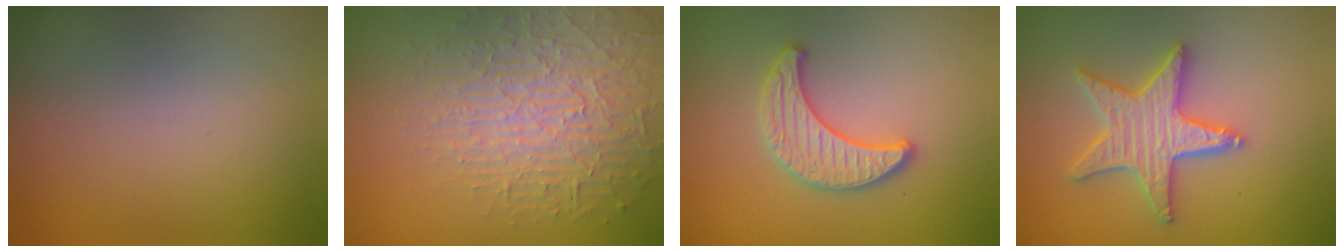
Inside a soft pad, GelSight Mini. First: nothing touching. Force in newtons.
{"total": 5.5, "press": 4.5, "slide": 3.2}
{"total": 3.2, "press": 3.2, "slide": 0.4}
{"total": 5.2, "press": 5.1, "slide": 1.0}